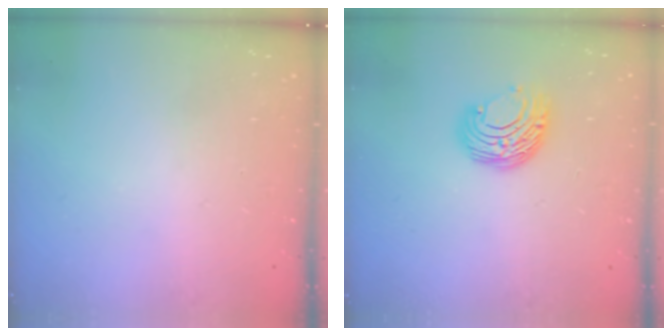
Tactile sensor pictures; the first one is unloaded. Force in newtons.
{"total": 8.7, "press": 8.6, "slide": 0.6}